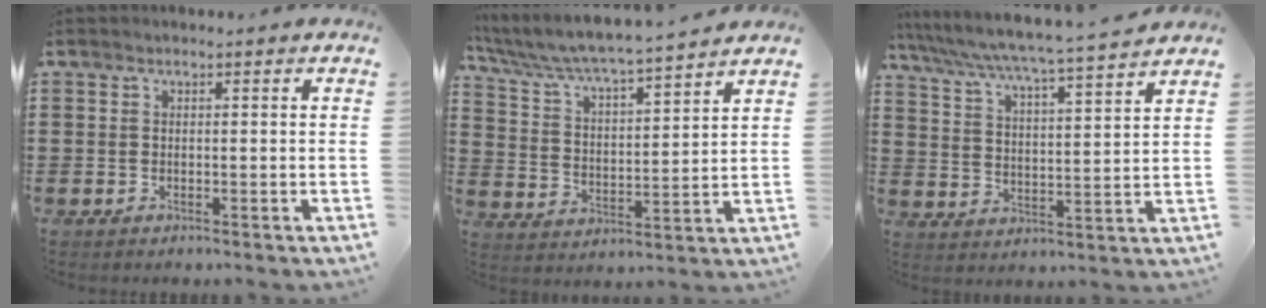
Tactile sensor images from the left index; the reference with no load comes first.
{"total": 5.0, "force": [4.8, -0.3, 1.6], "torque": [-0.056, -0.037, 0.072]}
{"total": 4.6, "force": [4.2, -0.6, 1.8], "torque": [-0.056, -0.037, 0.062]}